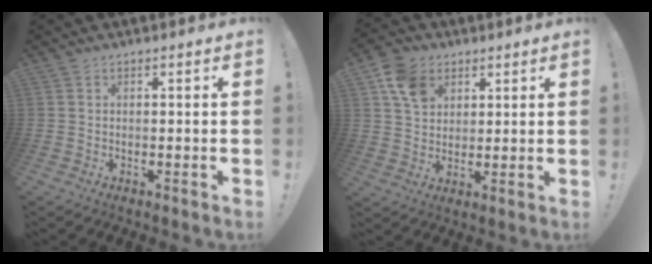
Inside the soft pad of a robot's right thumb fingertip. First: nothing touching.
{"total": 9.9, "force": [4.9, 7.4, 4.3], "torque": [-0.068, -0.016, 0.098]}